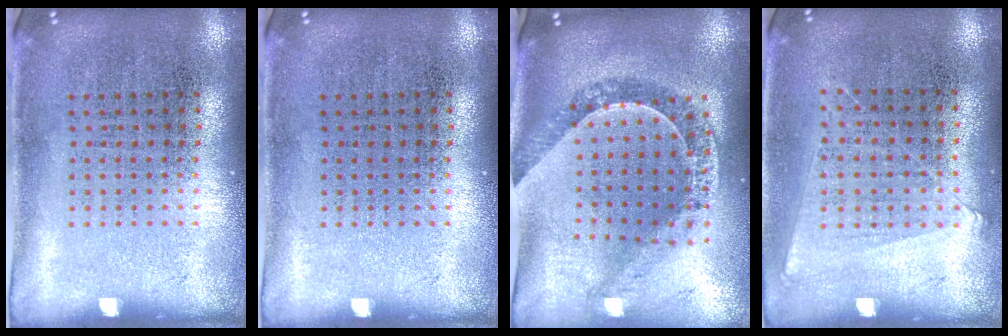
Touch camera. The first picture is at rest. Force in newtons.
{"total": 0.0}
{"total": 1.1, "press": 1.1, "slide": 0.3}
{"total": 1.0, "press": 0.9, "slide": 0.4}